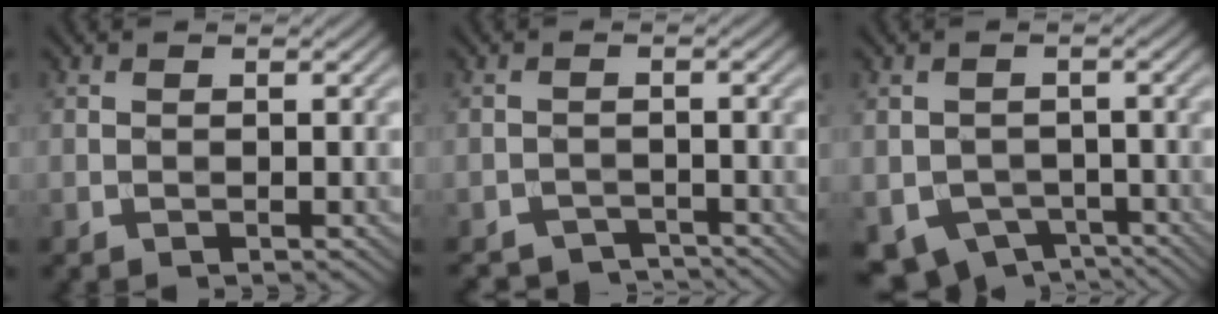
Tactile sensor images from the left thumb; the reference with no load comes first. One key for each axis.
{"total": 3.1, "fx": -2.9, "fy": 0.8, "fz": 0.4, "tx": -0.003, "ty": 0.000, "tz": -0.052}
{"total": 5.8, "fx": -3.4, "fy": 4.1, "fz": 2.3, "tx": -0.047, "ty": -0.024, "tz": -0.050}